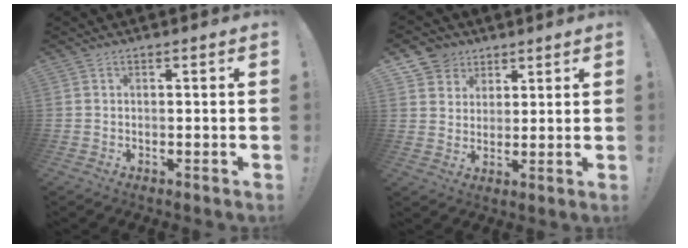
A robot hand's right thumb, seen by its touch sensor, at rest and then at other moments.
{"total": 6.8, "force": [3.7, 5.7, 0.7], "torque": [-0.015, -0.027, 0.076]}